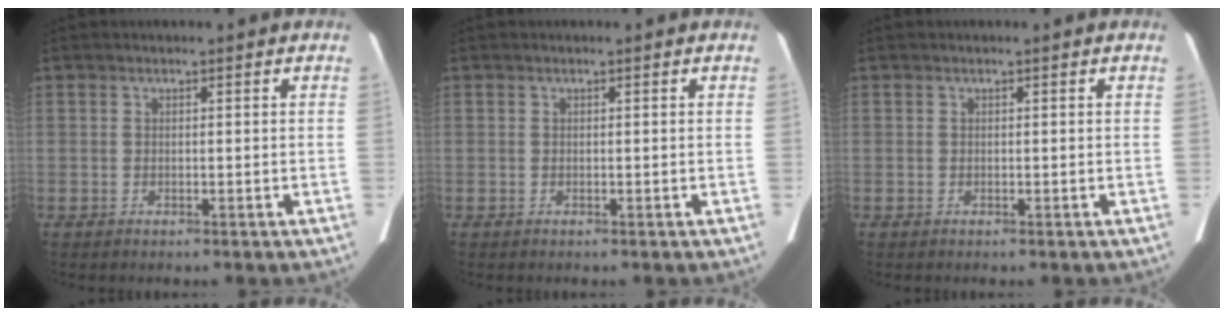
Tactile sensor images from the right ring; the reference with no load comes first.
{"total": 0.0}
{"total": 0.0}